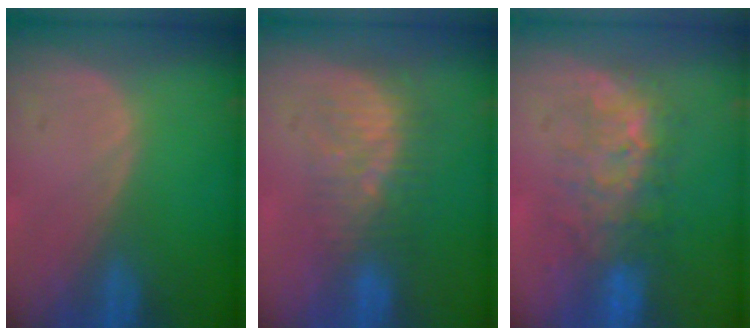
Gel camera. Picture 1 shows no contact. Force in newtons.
{"total": 7.8, "press": 7.0, "slide": 3.3}
{"total": 7.6, "press": 7.3, "slide": 2.2}